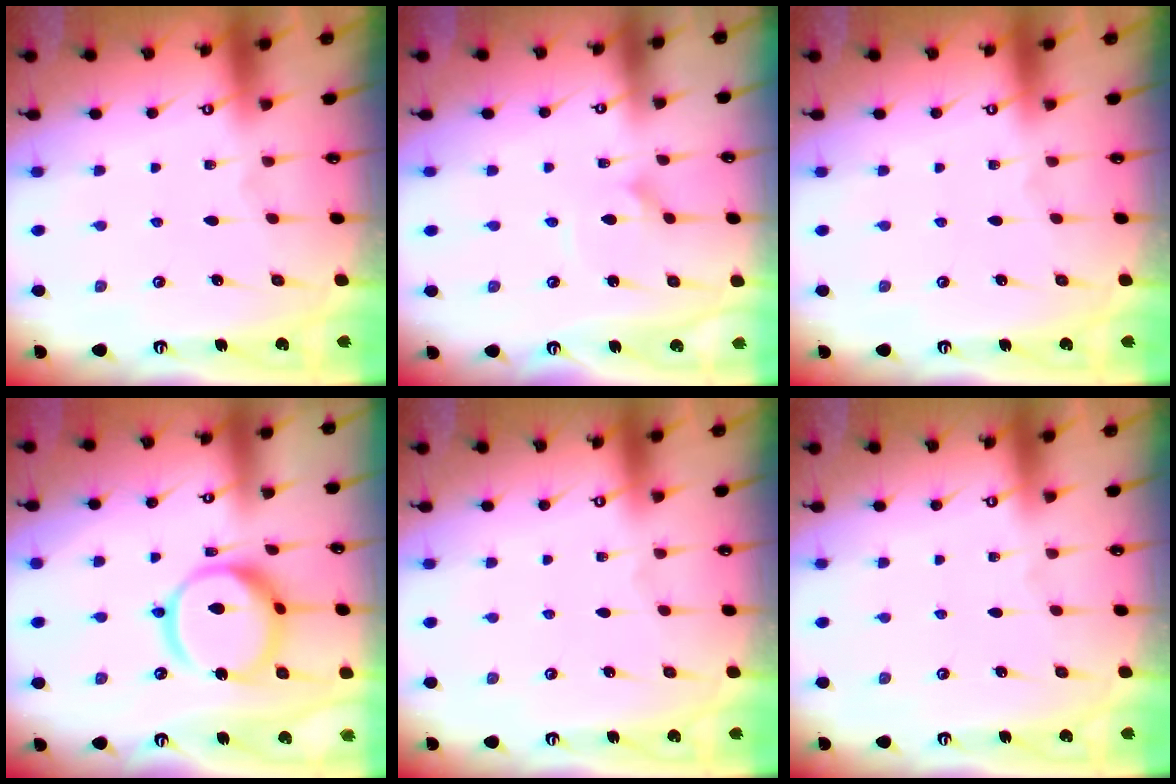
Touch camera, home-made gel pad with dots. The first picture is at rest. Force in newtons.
{"total": 1.8, "press": 1.8, "slide": 0.0}
{"total": 0.0}
{"total": 15.8, "press": 15.7, "slide": 1.8}
{"total": 0.0}
{"total": 0.0}